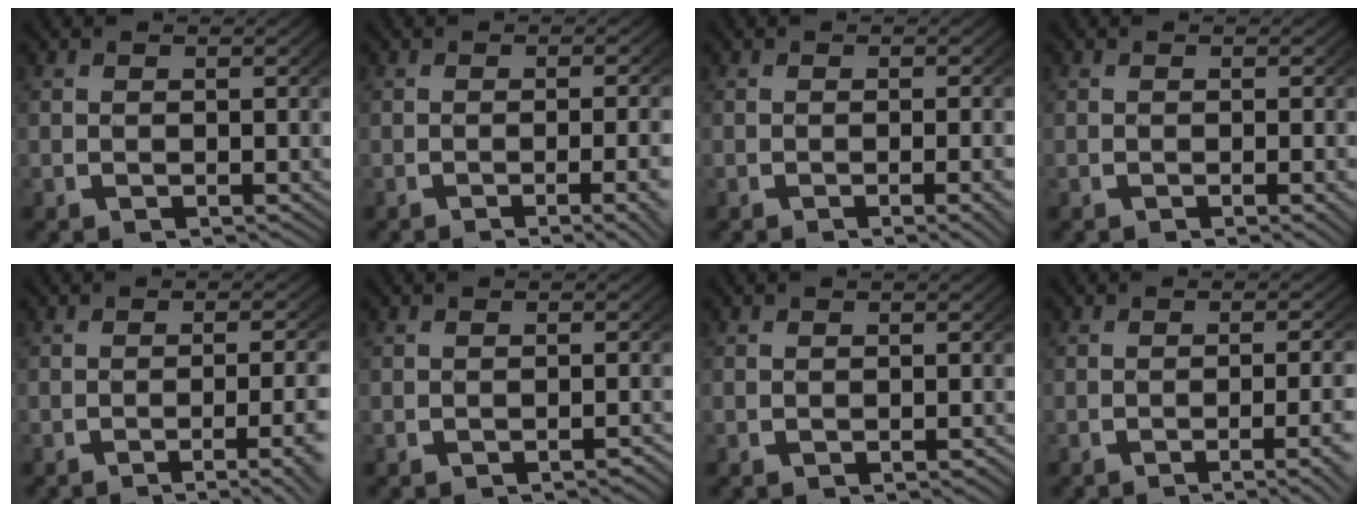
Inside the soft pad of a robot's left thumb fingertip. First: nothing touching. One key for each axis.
{"total": 3.9, "fx": -2.0, "fy": 0.7, "fz": 3.2, "tx": -0.041, "ty": 0.000, "tz": -0.030}
{"total": 2.2, "fx": -0.9, "fy": 0.2, "fz": 2.0, "tx": -0.026, "ty": 0.004, "tz": -0.015}
{"total": 1.2, "fx": -0.4, "fy": 0.0, "fz": 1.1, "tx": -0.015, "ty": 0.003, "tz": -0.006}
{"total": 5.7, "fx": -3.6, "fy": 1.6, "fz": 4.1, "tx": -0.062, "ty": -0.004, "tz": -0.053}
{"total": 1.2, "fx": -1.0, "fy": 0.0, "fz": 0.6, "tx": -0.010, "ty": 0.004, "tz": -0.016}
{"total": 0.5, "fx": -0.4, "fy": 0.0, "fz": 0.3, "tx": -0.004, "ty": 0.004, "tz": -0.007}
{"total": 4.8, "fx": -2.9, "fy": 1.1, "fz": 3.7, "tx": -0.051, "ty": 0.000, "tz": -0.043}